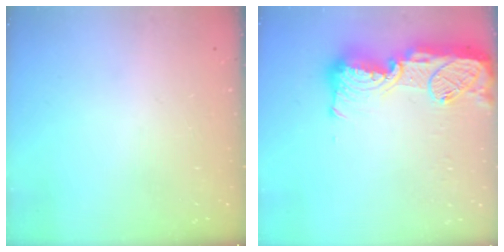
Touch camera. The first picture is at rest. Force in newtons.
{"total": 19.4, "press": 19.0, "slide": 3.7}